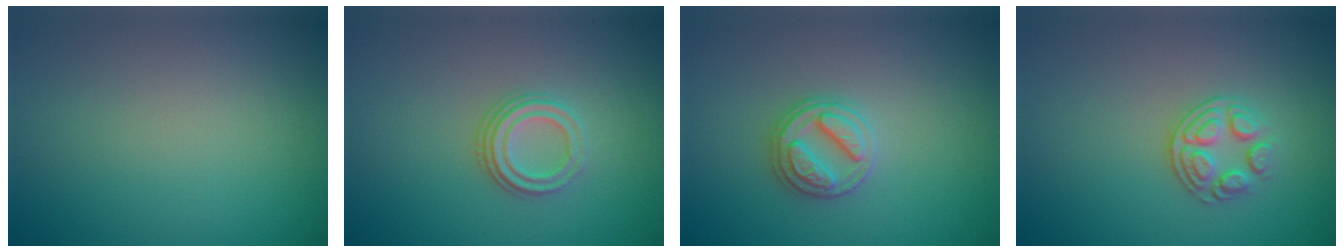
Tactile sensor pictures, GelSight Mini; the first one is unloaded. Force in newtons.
{"total": 3.0, "press": 2.1, "slide": 2.1}
{"total": 2.8, "press": 2.8, "slide": 0.2}
{"total": 3.2, "press": 2.4, "slide": 2.2}